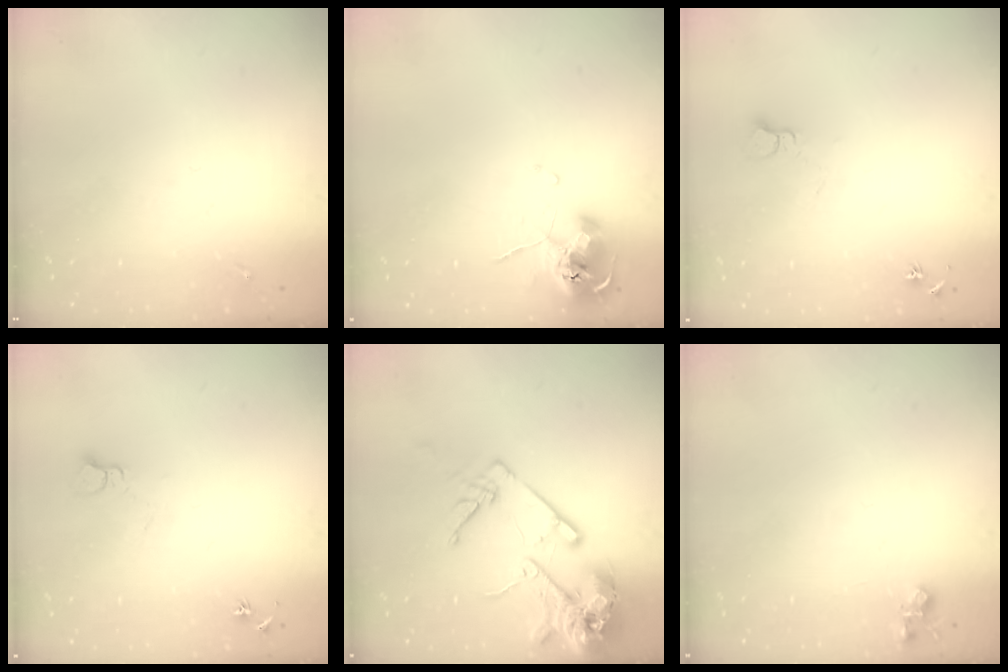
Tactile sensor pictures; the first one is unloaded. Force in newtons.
{"total": 10.1, "press": 9.9, "slide": 1.5}
{"total": 4.9, "press": 4.9, "slide": 0.5}
{"total": 4.9, "press": 4.9, "slide": 0.5}
{"total": 17.0, "press": 16.8, "slide": 2.4}
{"total": 4.8, "press": 4.8, "slide": 0.7}